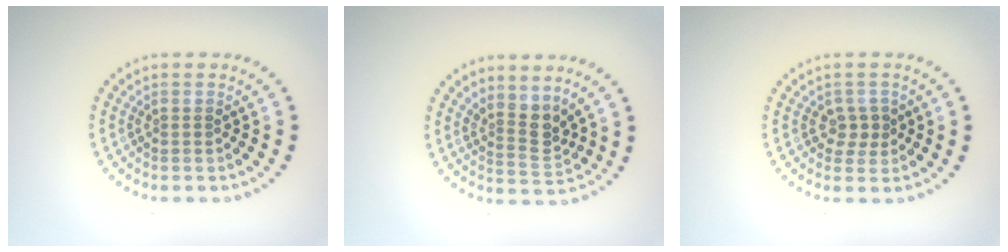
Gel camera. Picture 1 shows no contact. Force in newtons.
{"total": 2.7, "press": 2.0, "slide": 1.8}
{"total": 1.9, "press": 1.7, "slide": 0.7}